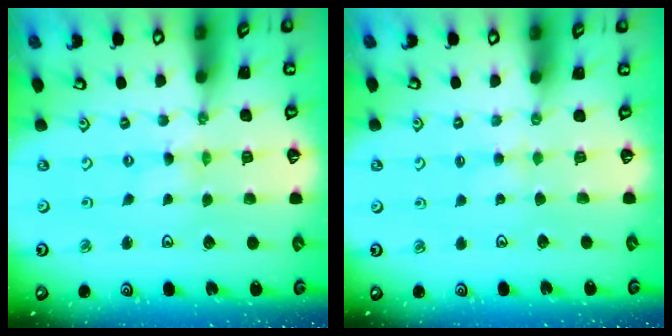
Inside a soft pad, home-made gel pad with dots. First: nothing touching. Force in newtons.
{"total": 1.6, "press": 1.5, "slide": 0.4}